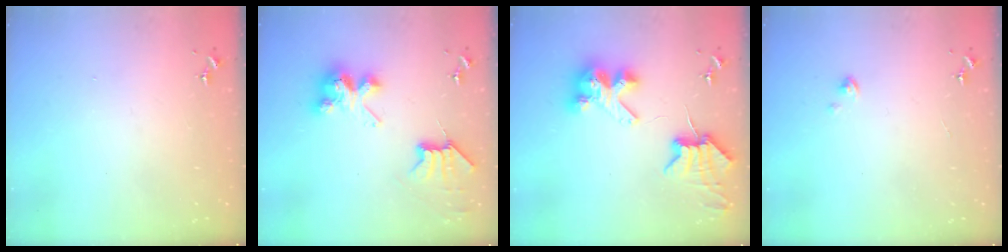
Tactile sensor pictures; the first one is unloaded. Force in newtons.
{"total": 7.9, "press": 7.9, "slide": 0.2}
{"total": 8.7, "press": 8.7, "slide": 1.2}
{"total": 2.5, "press": 2.4, "slide": 0.2}